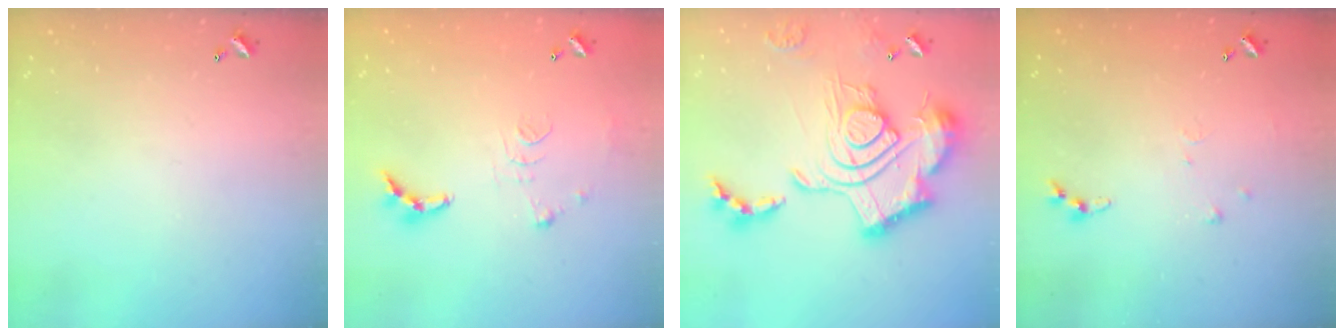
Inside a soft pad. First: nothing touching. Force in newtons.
{"total": 9.3, "press": 9.3, "slide": 0.8}
{"total": 3.0, "press": 2.4, "slide": 1.8}
{"total": 5.1, "press": 5.0, "slide": 0.8}